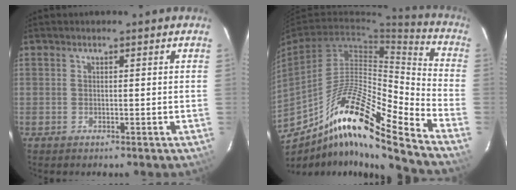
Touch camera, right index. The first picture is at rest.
{"total": 21.0, "force": [-14.8, 1.8, 14.9], "torque": [-0.244, -0.008, -0.260]}